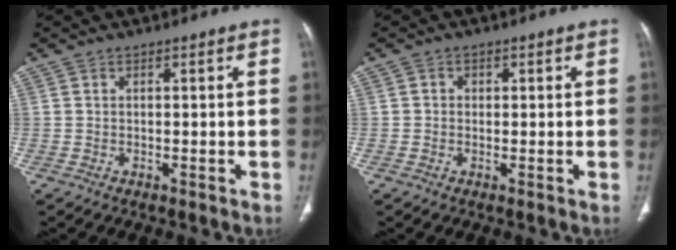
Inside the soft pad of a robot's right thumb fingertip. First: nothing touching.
{"total": 1.2, "force": [0.1, 1.1, 0.4], "torque": [0.001, 0.003, 0.000]}